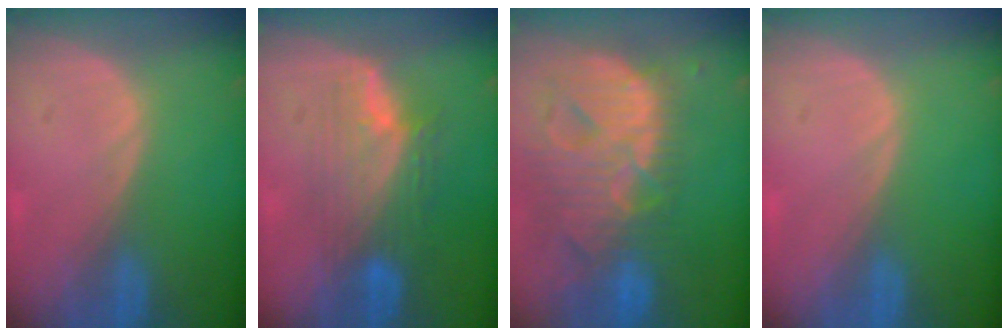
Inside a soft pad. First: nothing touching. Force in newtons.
{"total": 7.6, "press": 7.3, "slide": 2.0}
{"total": 13.8, "press": 11.7, "slide": 7.2}
{"total": 0.0}